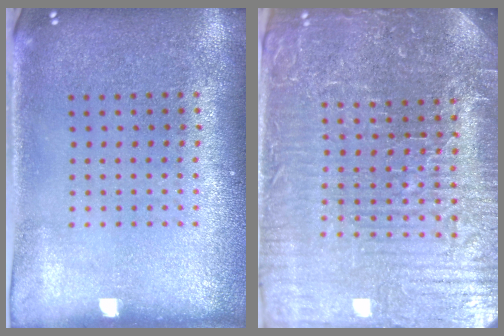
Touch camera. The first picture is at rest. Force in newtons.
{"total": 5.7, "press": 5.3, "slide": 2.1}